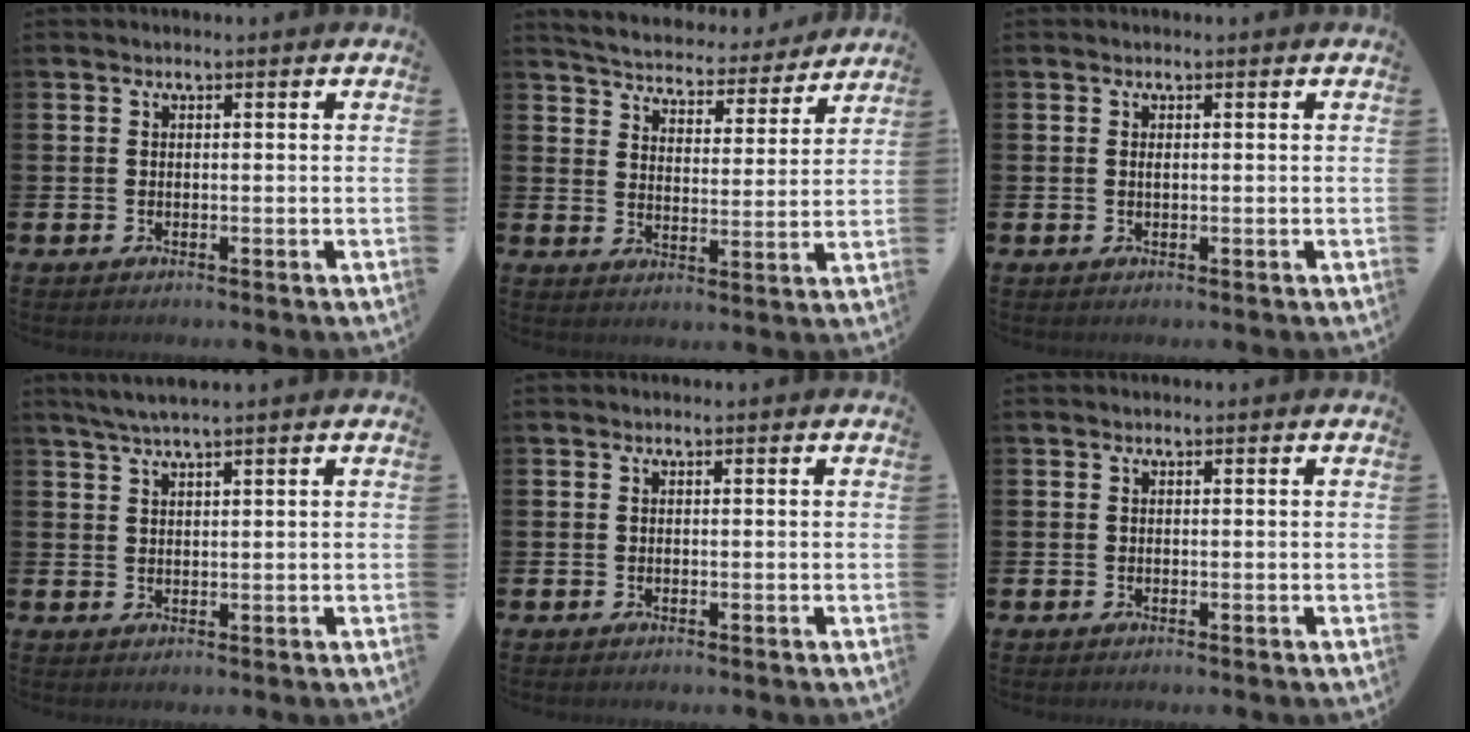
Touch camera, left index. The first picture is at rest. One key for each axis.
{"total": 5.1, "fx": 5.0, "fy": 1.1, "fz": 0.5, "tx": -0.033, "ty": -0.044, "tz": 0.082}
{"total": 0.5, "fx": 0.2, "fy": 0.1, "fz": 0.5, "tx": -0.008, "ty": -0.002, "tz": 0.003}
{"total": 2.6, "fx": 2.3, "fy": -0.2, "fz": 1.3, "tx": -0.035, "ty": 0.001, "tz": 0.042}
{"total": 0.0}
{"total": 0.0}